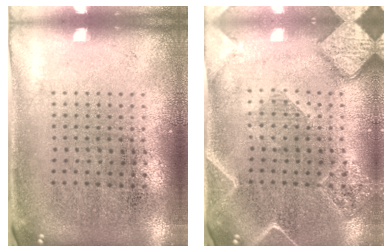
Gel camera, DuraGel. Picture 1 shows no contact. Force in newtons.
{"total": 2.4, "press": 2.2, "slide": 0.9}